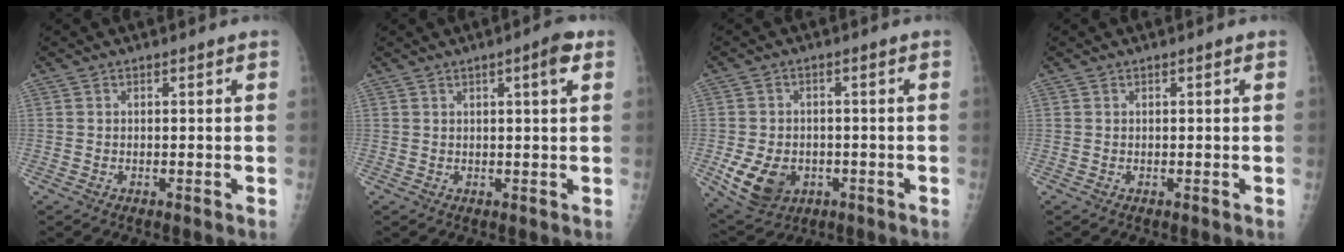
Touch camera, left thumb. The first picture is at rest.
{"total": 3.9, "force": [1.6, 0.5, 3.6], "torque": [-0.049, -0.001, 0.021]}
{"total": 9.6, "force": [-3.1, 7.2, 5.6], "torque": [-0.093, 0.007, -0.039]}
{"total": 0.0}